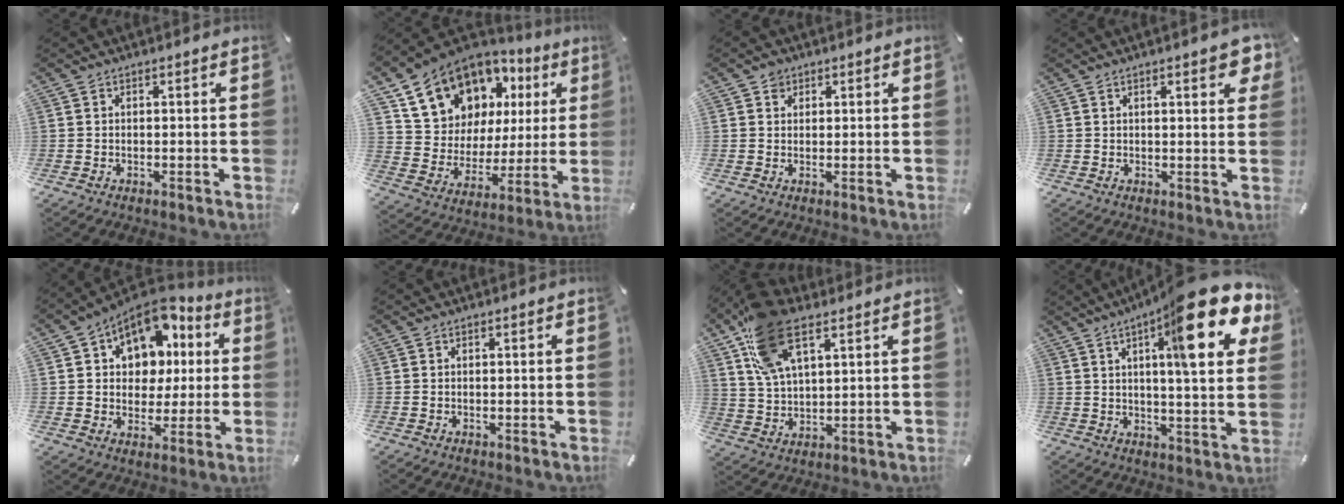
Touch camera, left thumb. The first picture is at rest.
{"total": 15.9, "force": [10.0, 11.4, 4.8], "torque": [-0.100, -0.074, 0.197]}
{"total": 2.3, "force": [1.0, 2.0, 0.3], "torque": [0.007, -0.002, 0.013]}
{"total": 4.9, "force": [2.6, 1.8, 3.7], "torque": [-0.054, -0.008, 0.041]}
{"total": 12.1, "force": [5.5, 9.8, 4.4], "torque": [-0.075, -0.038, 0.106]}
{"total": 0.0}
{"total": 15.0, "force": [8.1, 7.8, 9.9], "torque": [-0.217, -0.016, 0.149]}
{"total": 20.6, "force": [10.5, 4.1, 17.3], "torque": [-0.254, -0.059, 0.150]}